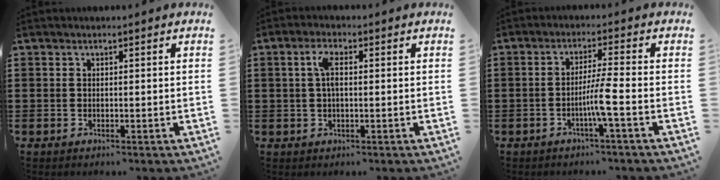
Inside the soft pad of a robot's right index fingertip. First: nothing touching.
{"total": 3.7, "force": [0.5, 1.4, 3.4], "torque": [-0.077, 0.006, 0.004]}
{"total": 4.6, "force": [-1.7, -0.7, 4.2], "torque": [-0.081, -0.013, -0.037]}